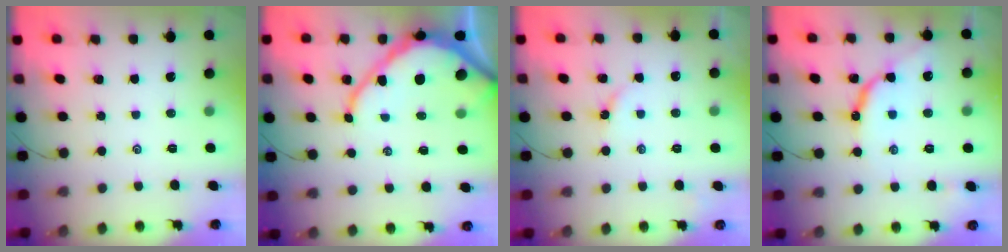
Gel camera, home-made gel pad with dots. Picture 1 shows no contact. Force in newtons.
{"total": 12.9, "press": 12.9, "slide": 1.1}
{"total": 2.4, "press": 2.4, "slide": 0.3}
{"total": 8.5, "press": 8.4, "slide": 1.0}